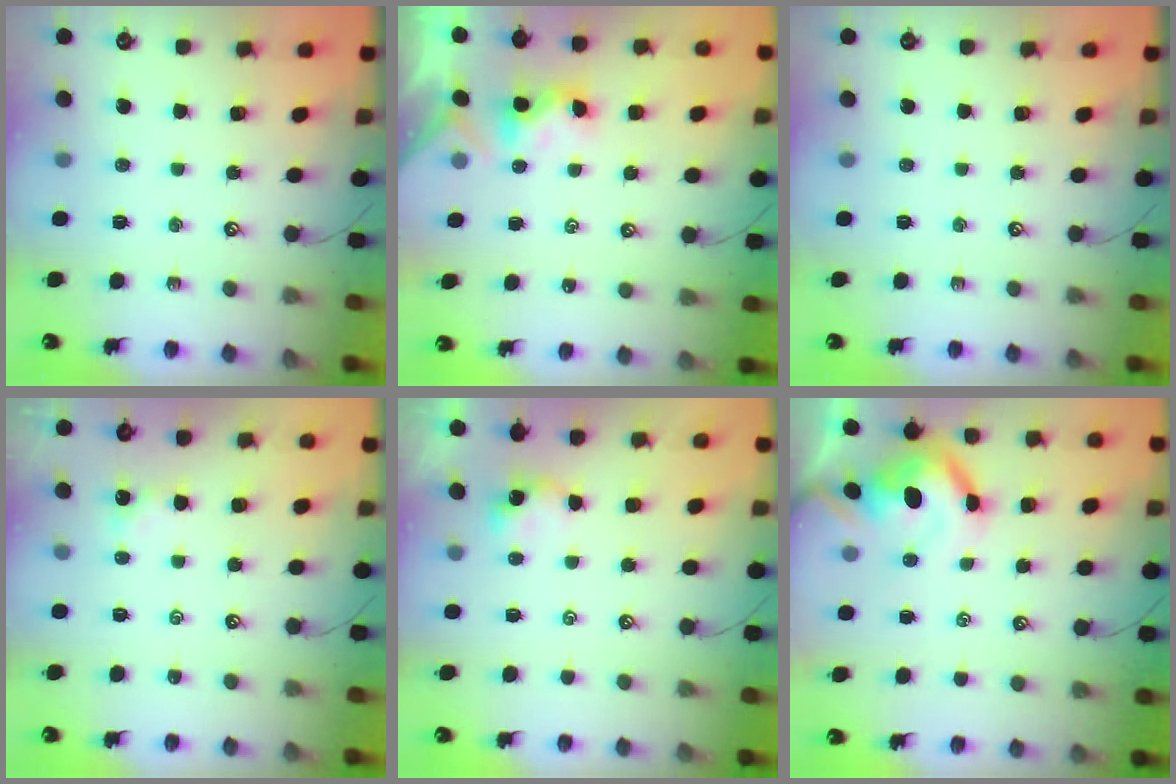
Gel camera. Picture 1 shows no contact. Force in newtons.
{"total": 2.1, "press": 2.1, "slide": 0.3}
{"total": 0.0}
{"total": 0.6, "press": 0.5, "slide": 0.2}
{"total": 3.0, "press": 3.0, "slide": 0.1}
{"total": 9.8, "press": 9.7, "slide": 1.6}